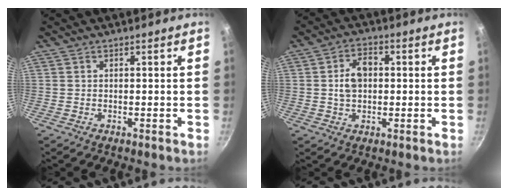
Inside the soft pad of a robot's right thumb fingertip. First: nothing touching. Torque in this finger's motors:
{"motor_torque": [-0.08, 0.13, 0.15, 0.16, 0.04]}